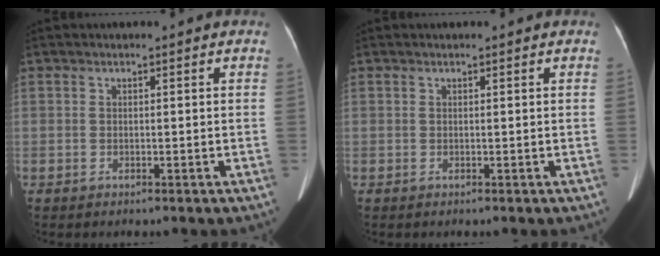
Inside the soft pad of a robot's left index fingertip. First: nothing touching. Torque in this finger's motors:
{"motor_torque": [0.06, -0.22, 0.02, -0.01]}